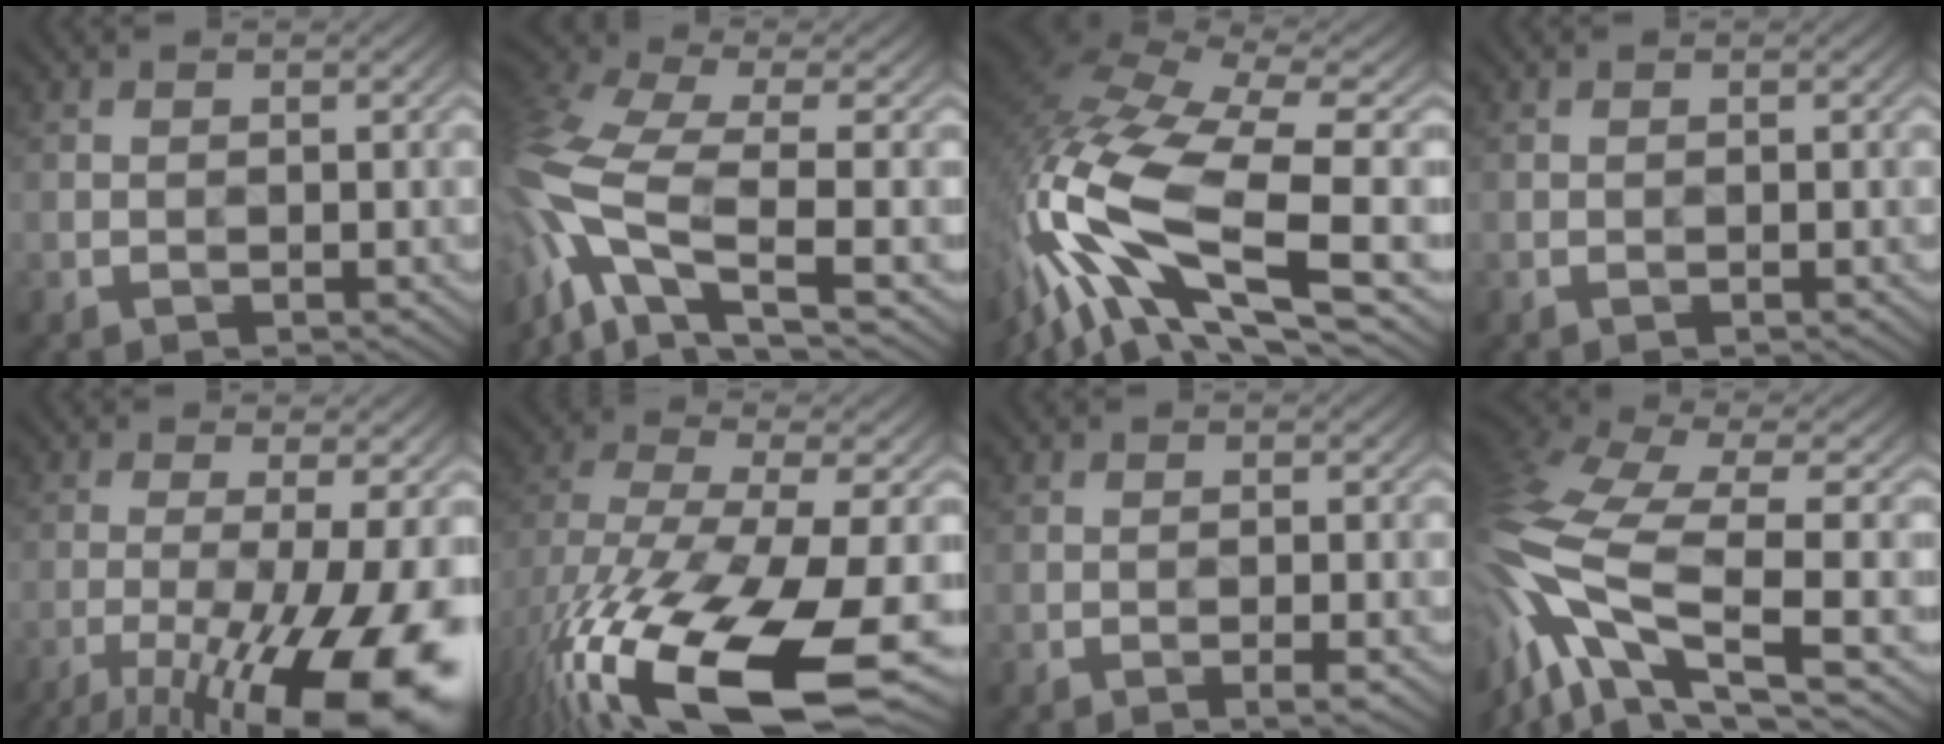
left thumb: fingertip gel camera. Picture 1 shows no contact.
{"total": 12.7, "force": [-3.9, 5.3, 10.9], "torque": [-0.278, -0.006, -0.080]}
{"total": 17.0, "force": [-5.2, 7.3, 14.4], "torque": [-0.334, -0.016, -0.097]}
{"total": 0.0}
{"total": 15.5, "force": [-7.5, 4.2, 12.8], "torque": [-0.204, -0.010, -0.106]}
{"total": 18.1, "force": [-7.9, 7.7, 14.4], "torque": [-0.314, -0.048, -0.126]}
{"total": 0.9, "force": [-0.5, 0.0, 0.8], "torque": [-0.018, -0.001, -0.008]}
{"total": 15.0, "force": [-3.7, 5.7, 13.4], "torque": [-0.336, -0.003, -0.063]}